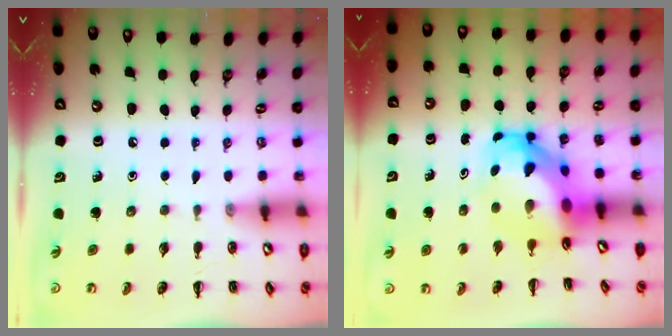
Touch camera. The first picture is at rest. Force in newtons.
{"total": 7.0, "press": 6.7, "slide": 2.0}